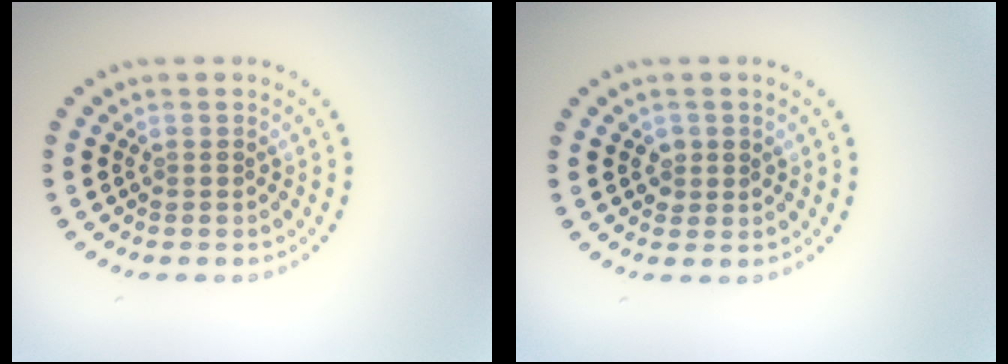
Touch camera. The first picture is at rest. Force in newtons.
{"total": 1.1, "press": 1.1, "slide": 0.3}